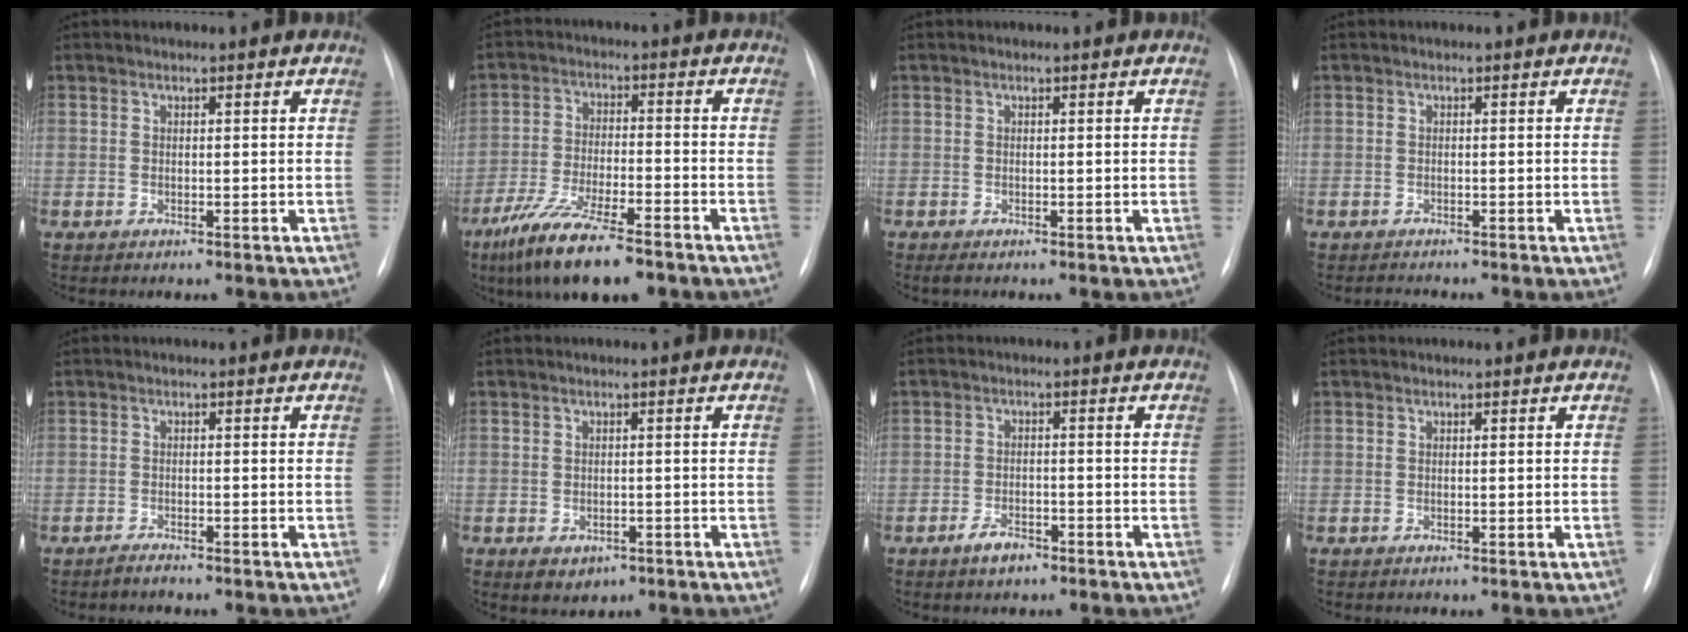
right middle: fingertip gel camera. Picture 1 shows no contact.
{"total": 12.9, "force": [-9.2, 2.5, 8.7], "torque": [-0.163, -0.028, -0.159]}
{"total": 0.0}
{"total": 1.1, "force": [-1.1, 0.0, 0.1], "torque": [-0.004, -0.007, -0.015]}
{"total": 1.1, "force": [-1.0, -0.1, 0.3], "torque": [-0.010, -0.002, -0.019]}
{"total": 3.4, "force": [-1.7, 2.4, 1.7], "torque": [-0.021, -0.001, -0.010]}
{"total": 3.3, "force": [-2.3, 1.5, 1.8], "torque": [-0.035, 0.002, -0.038]}
{"total": 0.0}